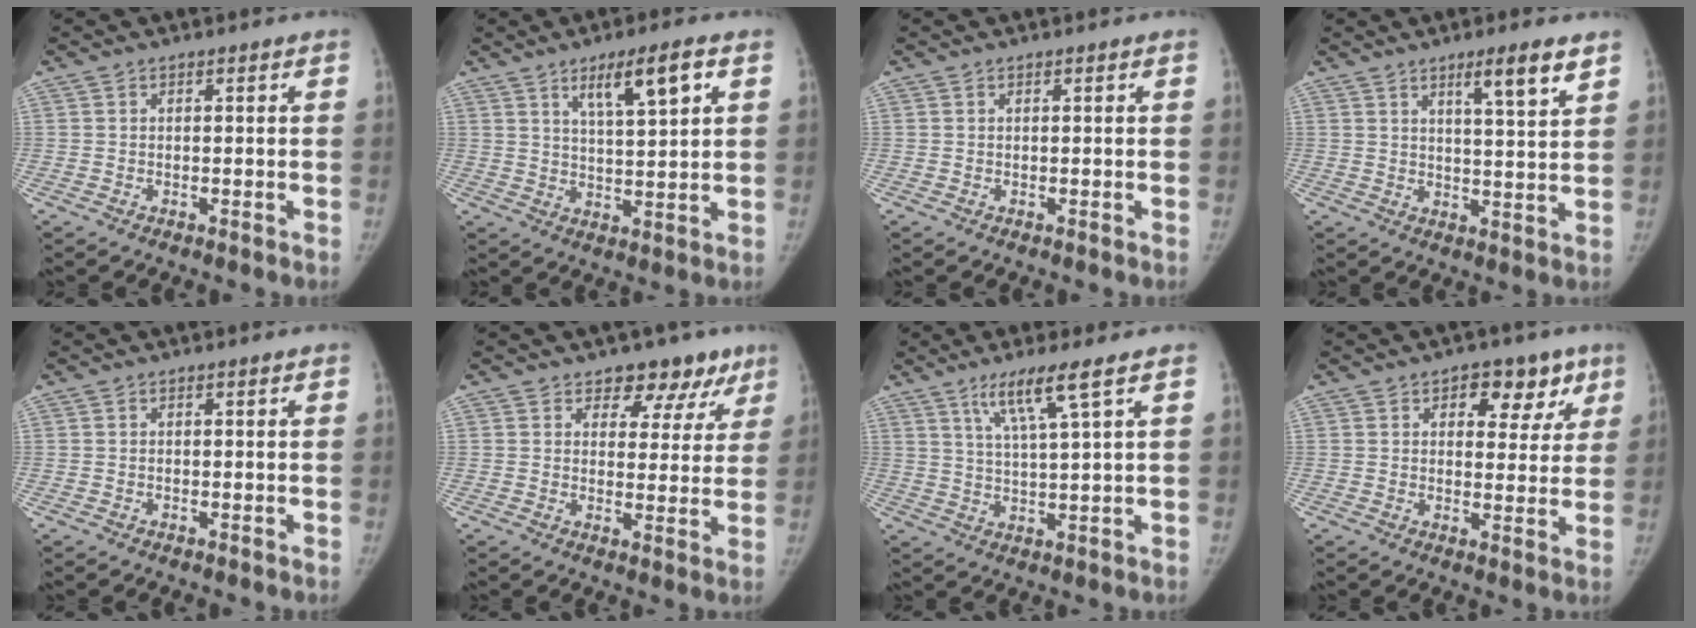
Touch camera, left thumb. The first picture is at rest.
{"total": 8.6, "force": [4.2, 1.6, 7.3], "torque": [-0.119, -0.018, 0.074]}
{"total": 0.0}
{"total": 7.2, "force": [4.5, 0.7, 5.6], "torque": [-0.083, -0.031, 0.071]}
{"total": 0.0}
{"total": 8.8, "force": [5.9, 5.8, 2.9], "torque": [0.015, -0.025, 0.065]}
{"total": 7.3, "force": [4.1, -0.4, 6.0], "torque": [-0.117, -0.022, 0.086]}
{"total": 9.1, "force": [4.5, 5.8, 5.3], "torque": [-0.016, -0.011, 0.052]}